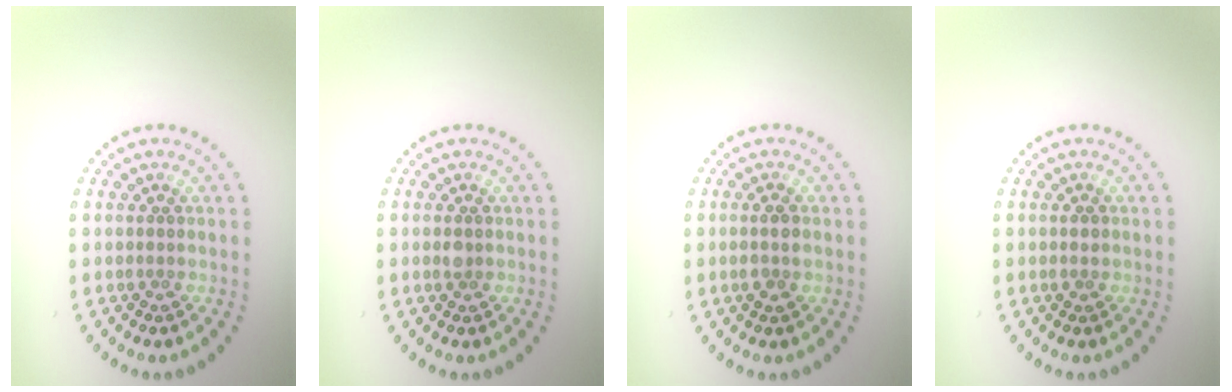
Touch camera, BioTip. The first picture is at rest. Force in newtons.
{"total": 0.8, "press": 0.8, "slide": 0.1}
{"total": 1.5, "press": 1.5, "slide": 0.4}
{"total": 1.3, "press": 1.2, "slide": 0.3}